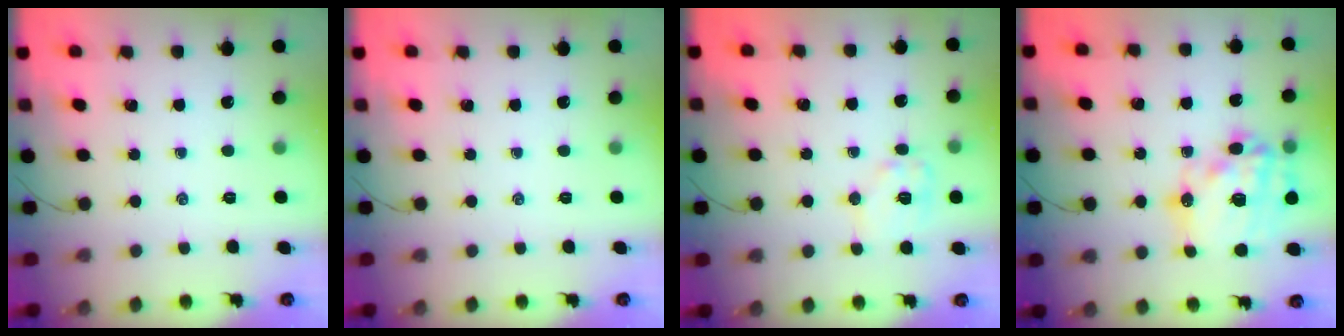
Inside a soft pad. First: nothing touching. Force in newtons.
{"total": 0.0}
{"total": 8.8, "press": 8.8, "slide": 0.8}
{"total": 22.8, "press": 22.2, "slide": 4.9}